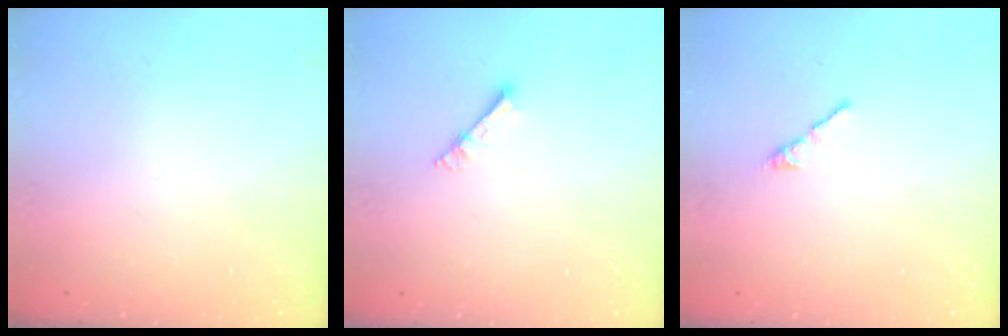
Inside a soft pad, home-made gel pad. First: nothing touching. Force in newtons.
{"total": 3.4, "press": 3.4, "slide": 0.3}
{"total": 0.6, "press": 0.4, "slide": 0.4}